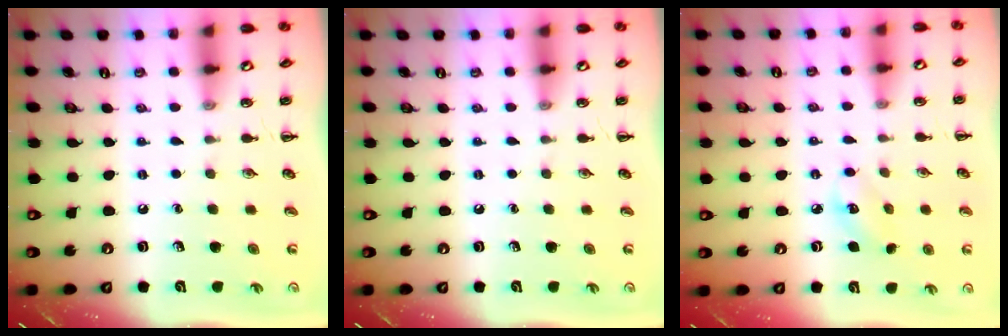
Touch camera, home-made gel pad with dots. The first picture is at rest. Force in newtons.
{"total": 0.0}
{"total": 4.6, "press": 4.6, "slide": 0.6}